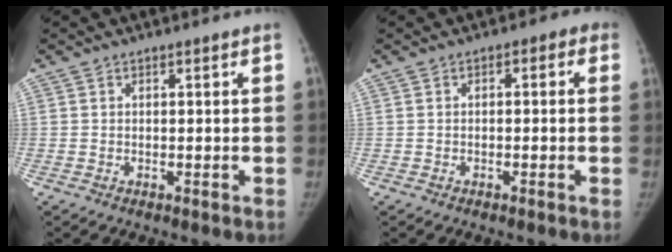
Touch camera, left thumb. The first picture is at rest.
{"total": 2.2, "force": [-0.2, 1.6, 1.5], "torque": [0.003, 0.020, -0.016]}